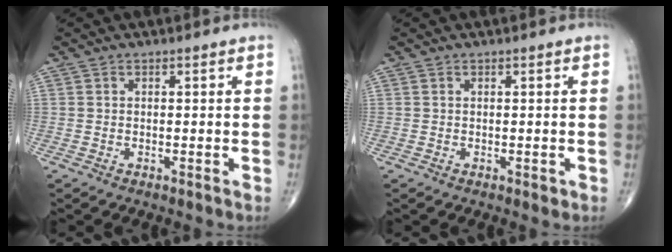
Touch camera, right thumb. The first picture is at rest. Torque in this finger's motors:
{"motor_torque": [-0.13, 0.00, 0.06, 0.09, 0.02]}